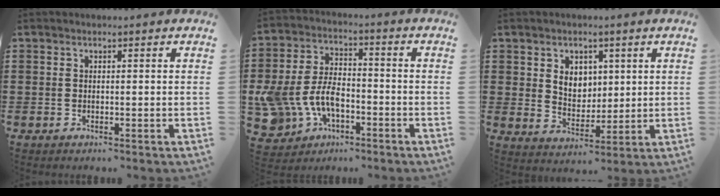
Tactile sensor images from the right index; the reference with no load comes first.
{"total": 8.9, "force": [-2.8, 6.2, 5.7], "torque": [-0.158, 0.008, -0.057]}
{"total": 4.7, "force": [1.7, 3.9, 1.9], "torque": [-0.039, 0.005, 0.028]}